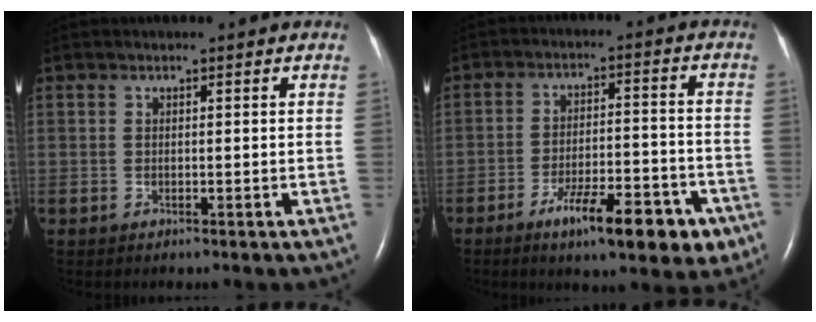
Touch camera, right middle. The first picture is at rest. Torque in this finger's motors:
{"motor_torque": [0.74, -0.71, 0.24, 0.13]}